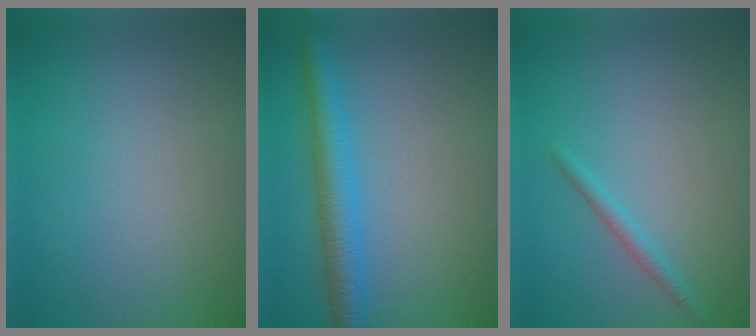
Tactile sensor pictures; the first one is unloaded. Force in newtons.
{"total": 3.9, "press": 3.9, "slide": 0.2}
{"total": 1.3, "press": 1.2, "slide": 0.1}